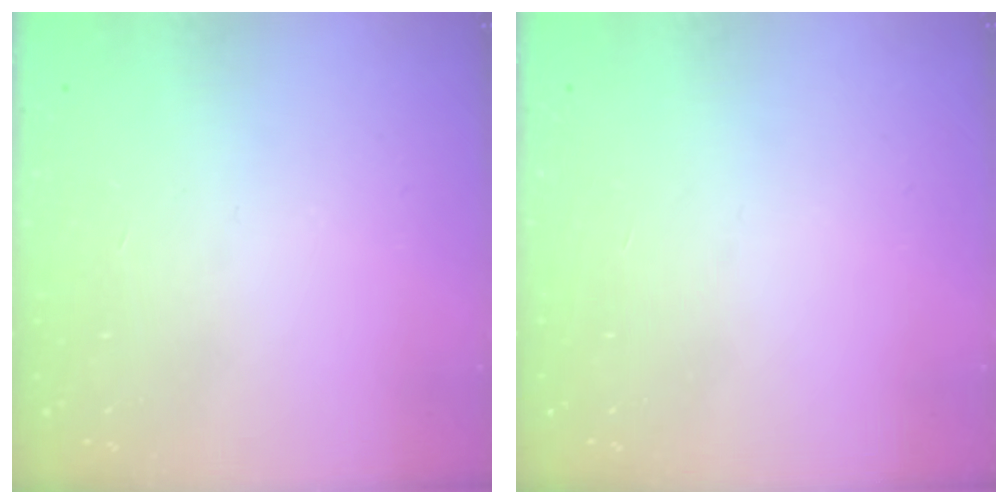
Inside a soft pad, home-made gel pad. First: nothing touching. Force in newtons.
{"total": 0.0}